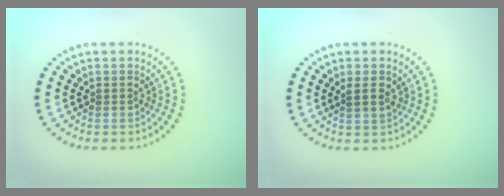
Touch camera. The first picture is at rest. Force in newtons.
{"total": 1.4, "press": 1.2, "slide": 0.6}